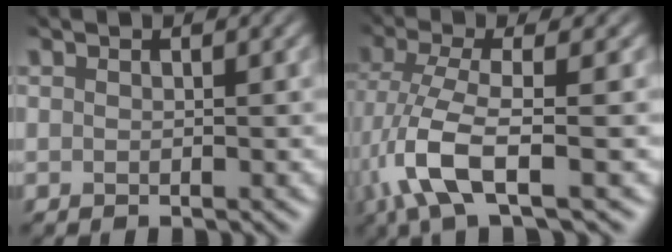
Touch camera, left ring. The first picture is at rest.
{"total": 5.6, "force": [-2.5, 1.2, 4.9], "torque": [-0.115, -0.005, -0.039]}